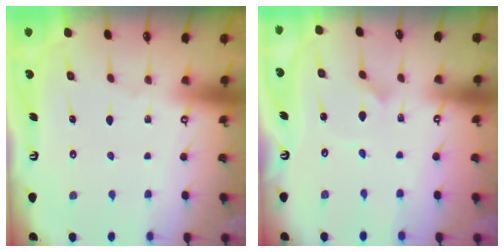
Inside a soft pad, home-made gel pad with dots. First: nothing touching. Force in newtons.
{"total": 1.1, "press": 1.1, "slide": 0.1}